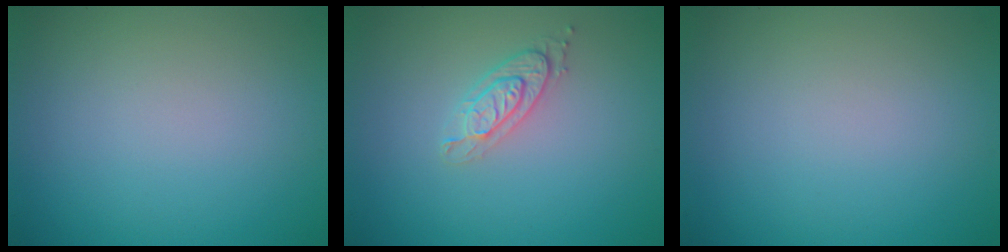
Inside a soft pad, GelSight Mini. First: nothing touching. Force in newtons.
{"total": 2.0, "press": 2.0, "slide": 0.5}
{"total": 0.0}